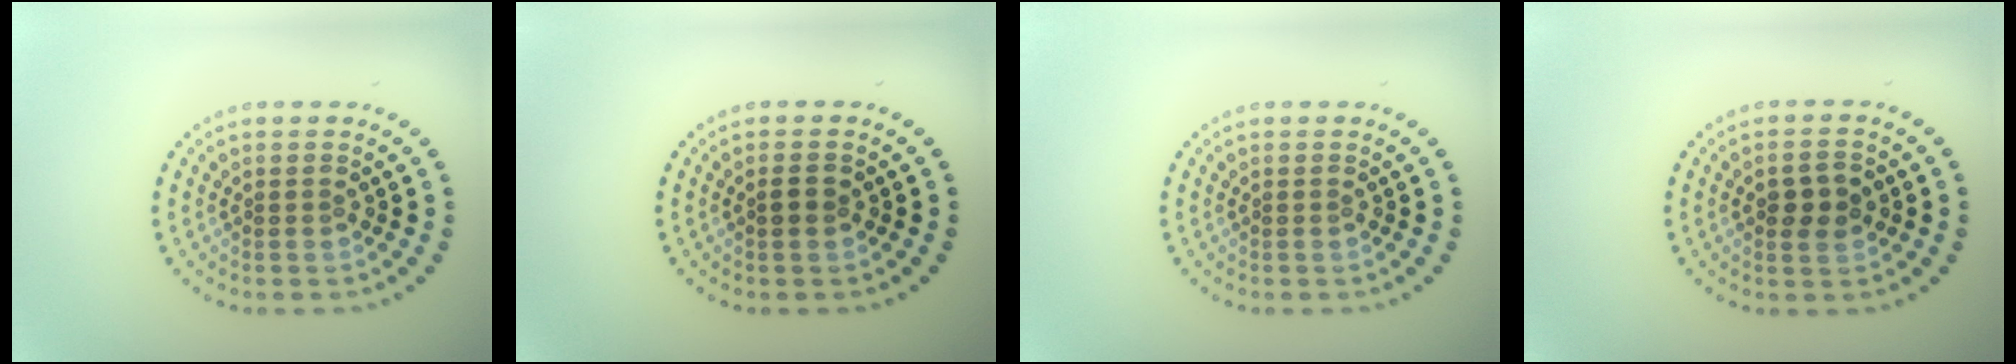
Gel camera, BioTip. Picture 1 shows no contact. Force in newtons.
{"total": 1.2, "press": 1.2, "slide": 0.2}
{"total": 0.0}
{"total": 2.6, "press": 2.6, "slide": 0.0}